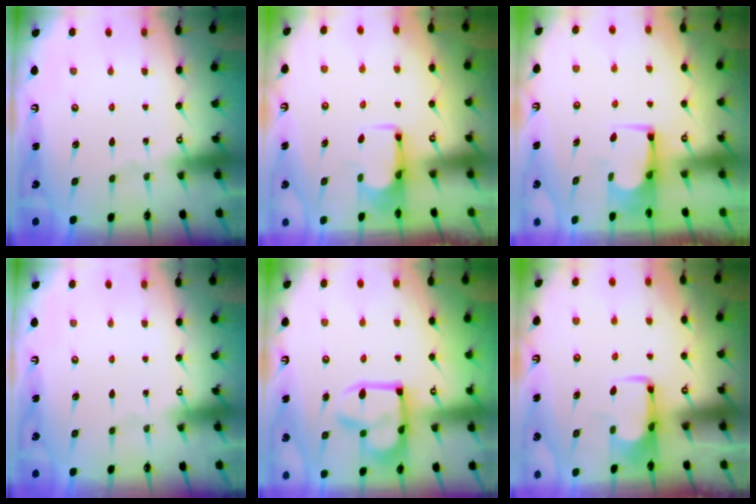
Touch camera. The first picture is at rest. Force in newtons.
{"total": 1.8, "press": 1.6, "slide": 0.8}
{"total": 2.4, "press": 2.4, "slide": 0.2}
{"total": 0.0}
{"total": 15.3, "press": 15.2, "slide": 1.3}
{"total": 1.6, "press": 1.5, "slide": 0.5}